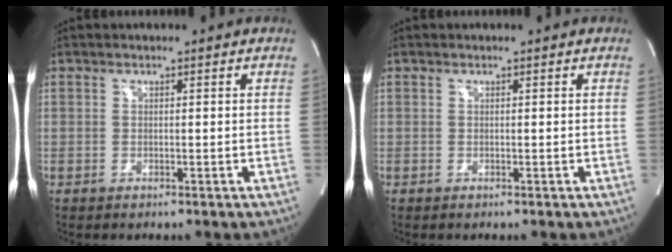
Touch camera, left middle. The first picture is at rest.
{"total": 0.0}